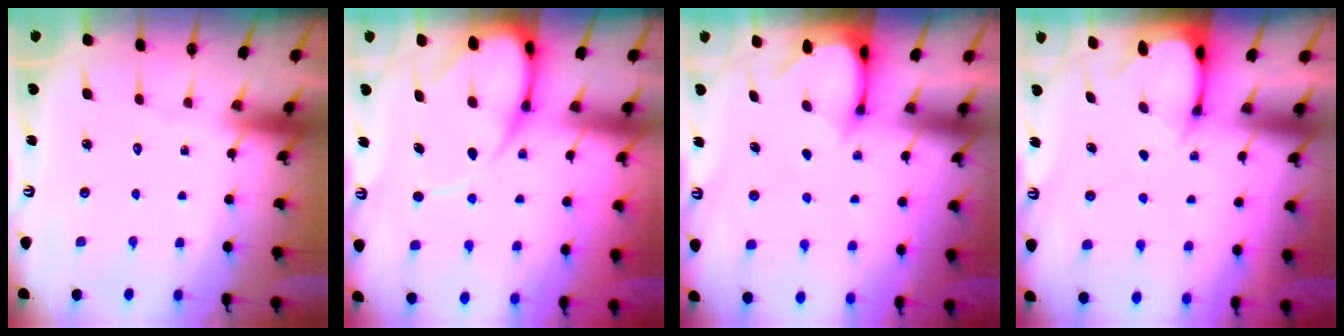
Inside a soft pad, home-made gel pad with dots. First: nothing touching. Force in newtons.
{"total": 11.1, "press": 11.0, "slide": 1.2}
{"total": 2.9, "press": 2.9, "slide": 0.3}
{"total": 2.6, "press": 2.5, "slide": 0.3}